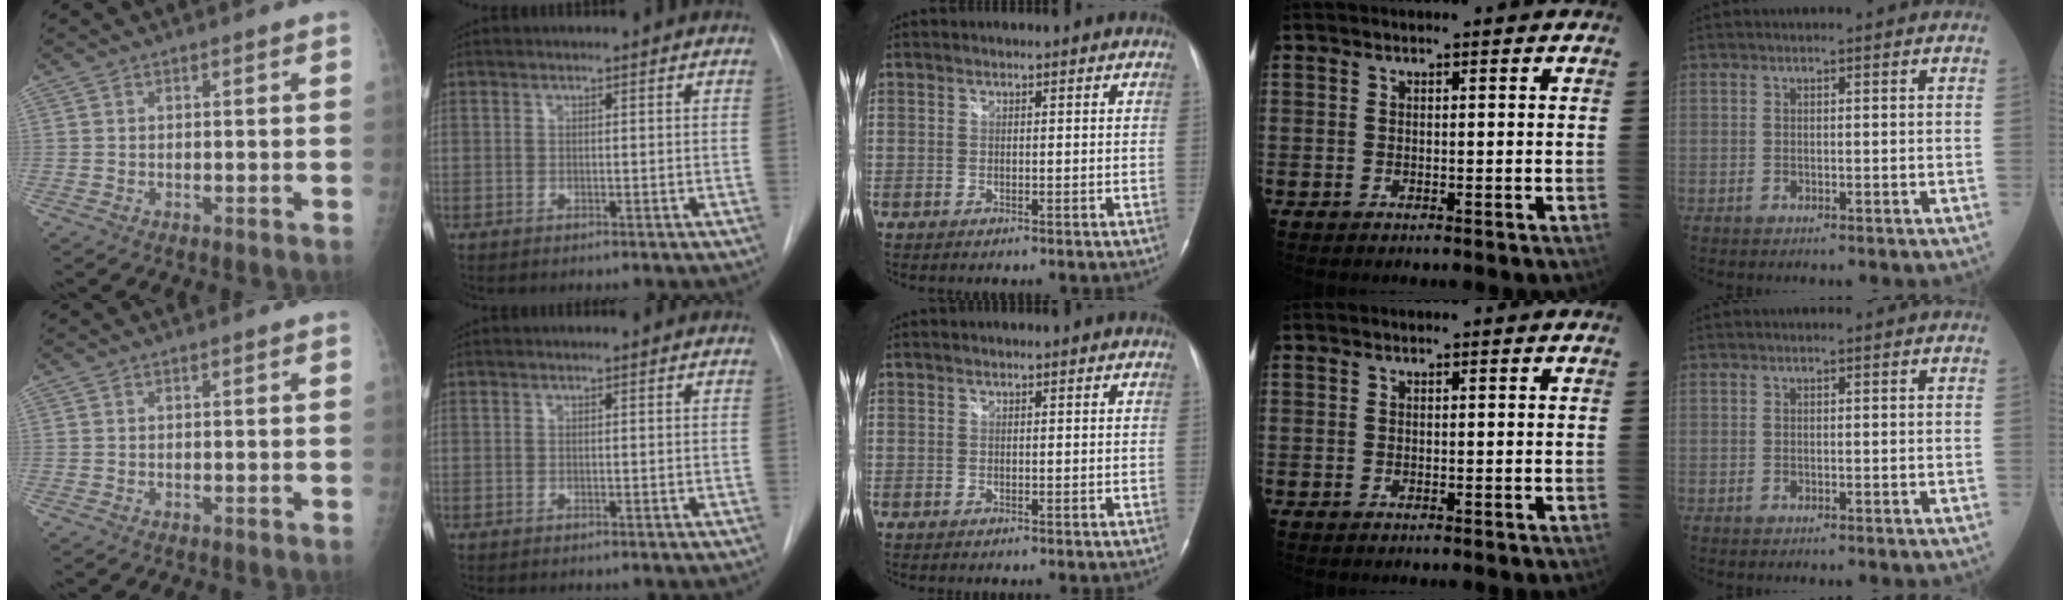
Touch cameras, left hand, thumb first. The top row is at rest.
{}